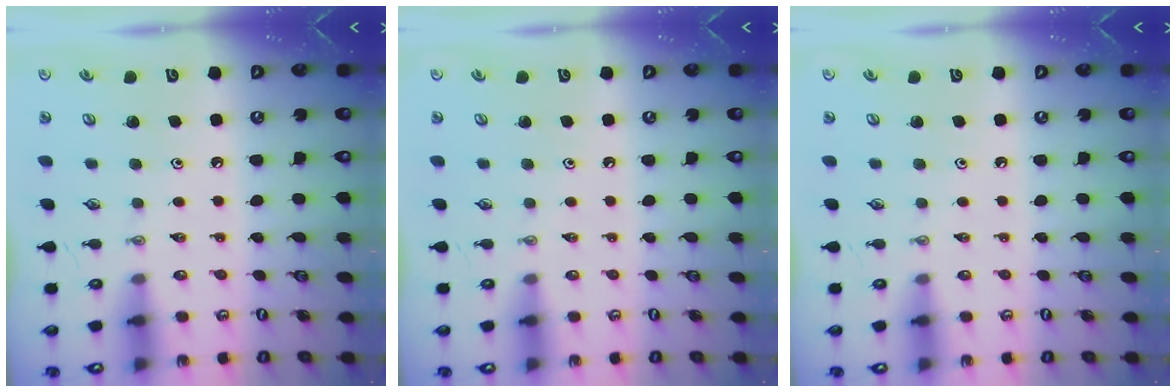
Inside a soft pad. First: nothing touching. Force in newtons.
{"total": 0.0}
{"total": 0.0}